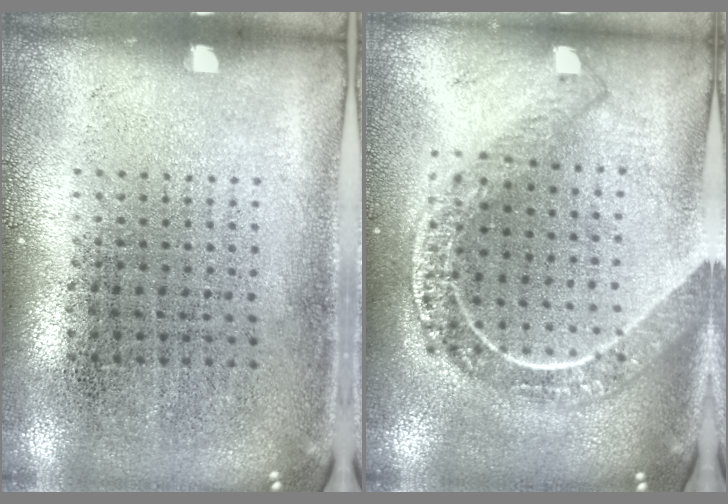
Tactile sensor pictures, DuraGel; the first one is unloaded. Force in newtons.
{"total": 2.2, "press": 1.9, "slide": 1.2}